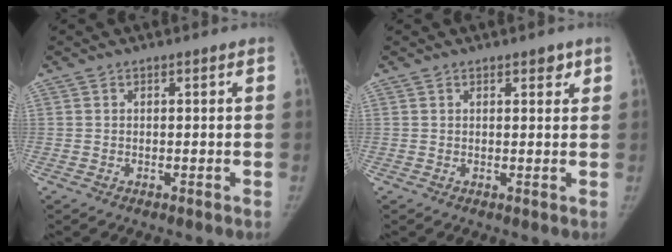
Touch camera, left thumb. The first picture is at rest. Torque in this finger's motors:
{"motor_torque": [0.18, -0.02, 0.34, -0.36, 0.08]}